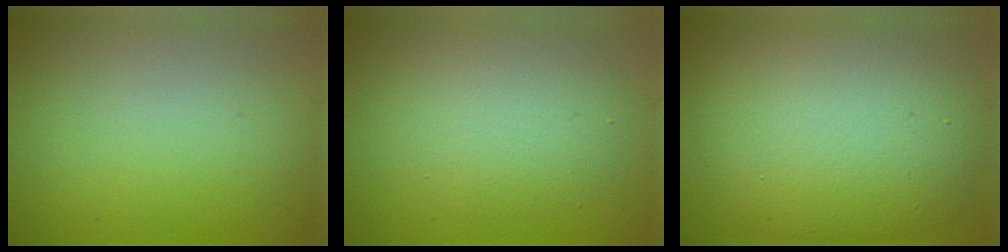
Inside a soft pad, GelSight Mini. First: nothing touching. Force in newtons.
{"total": 4.6, "press": 4.5, "slide": 0.1}
{"total": 12.0, "press": 12.0, "slide": 0.5}